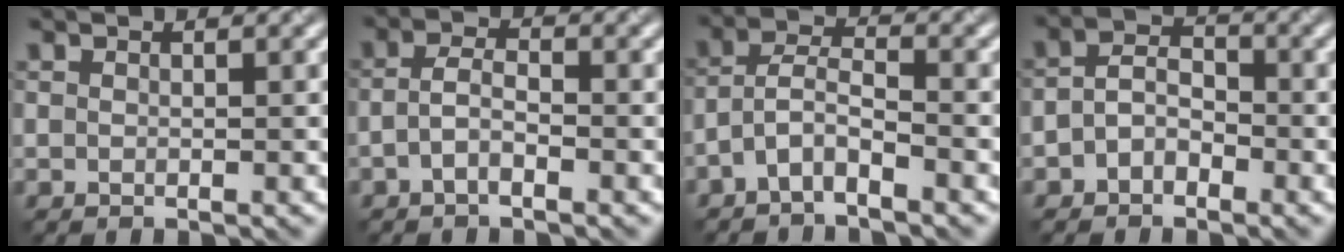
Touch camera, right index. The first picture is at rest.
{"total": 2.1, "force": [-1.0, 0.7, 1.7], "torque": [-0.037, 0.006, -0.025]}
{"total": 2.9, "force": [-1.9, 0.8, 2.0], "torque": [-0.045, 0.009, -0.048]}
{"total": 2.6, "force": [-1.2, 1.7, 1.6], "torque": [-0.032, 0.008, -0.030]}